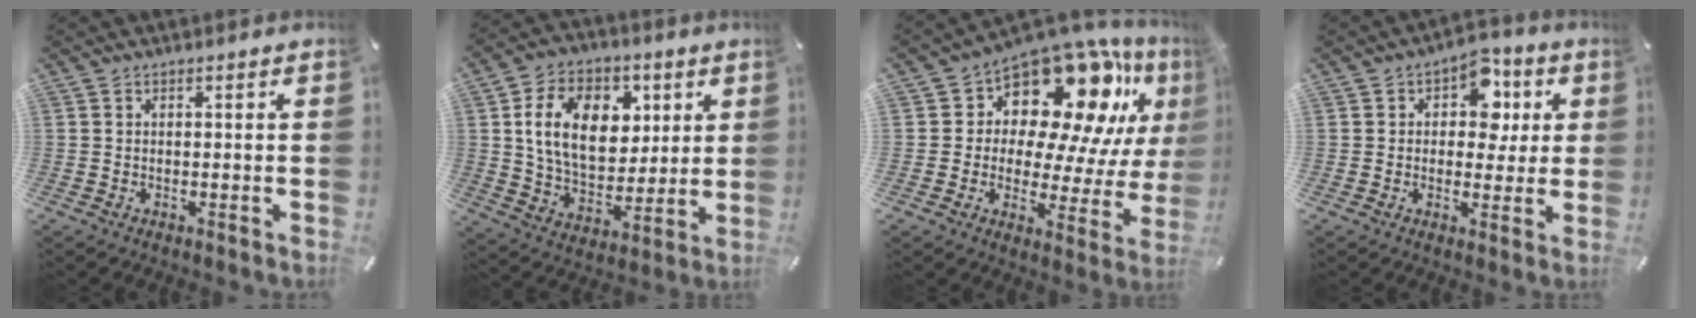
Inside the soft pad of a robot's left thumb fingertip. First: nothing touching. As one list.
[{"total": 16.0, "force": [4.7, 11.7, 9.8], "torque": [-0.160, 0.003, 0.087]}, {"total": 17.1, "force": [11.6, 9.2, 8.4], "torque": [-0.124, -0.111, 0.198]}, {"total": 9.5, "force": [2.5, 7.2, 5.8], "torque": [-0.070, -0.001, 0.039]}]